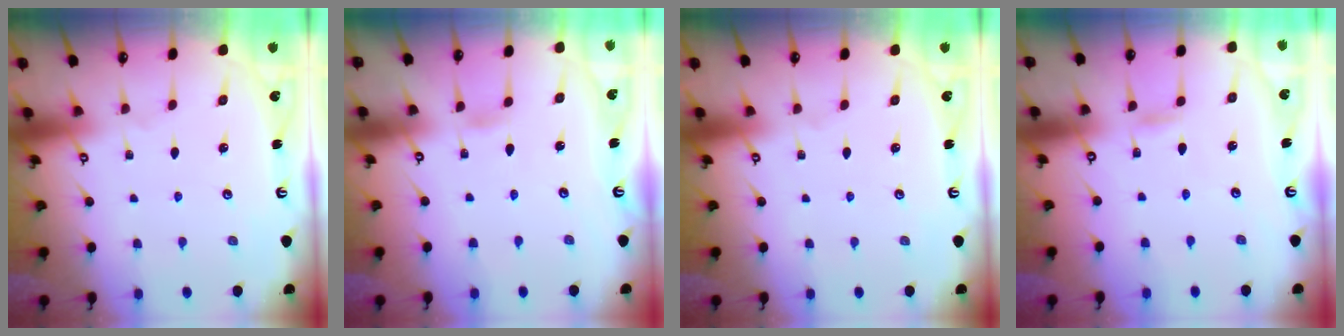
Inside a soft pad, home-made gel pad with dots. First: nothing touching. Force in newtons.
{"total": 2.5, "press": 2.5, "slide": 0.3}
{"total": 0.0}
{"total": 4.6, "press": 4.6, "slide": 0.5}